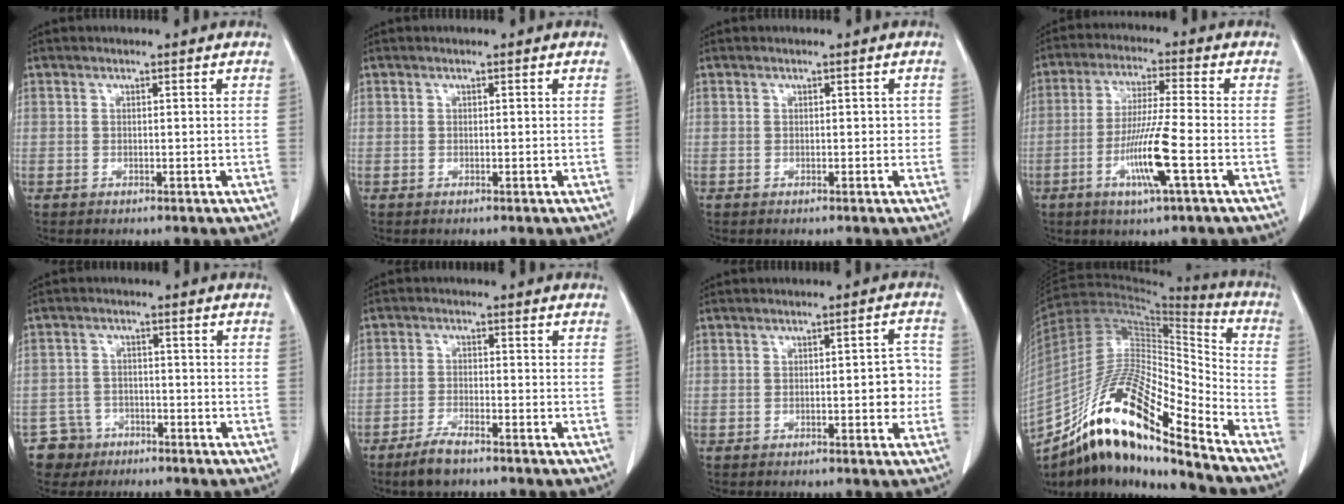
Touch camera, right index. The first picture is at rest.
{"total": 0.0}
{"total": 1.2, "force": [0.0, 0.9, 0.7], "torque": [-0.006, 0.011, 0.000]}
{"total": 9.7, "force": [-3.3, -0.4, 9.1], "torque": [-0.178, -0.015, -0.065]}
{"total": 4.6, "force": [-2.8, 3.6, -0.5], "torque": [0.015, 0.011, -0.045]}
{"total": 4.1, "force": [-3.2, 0.8, 2.4], "torque": [-0.052, -0.004, -0.058]}
{"total": 4.4, "force": [-0.4, 1.5, 4.2], "torque": [-0.046, 0.010, -0.006]}
{"total": 22.1, "force": [-15.2, 3.4, 15.8], "torque": [-0.303, -0.008, -0.274]}